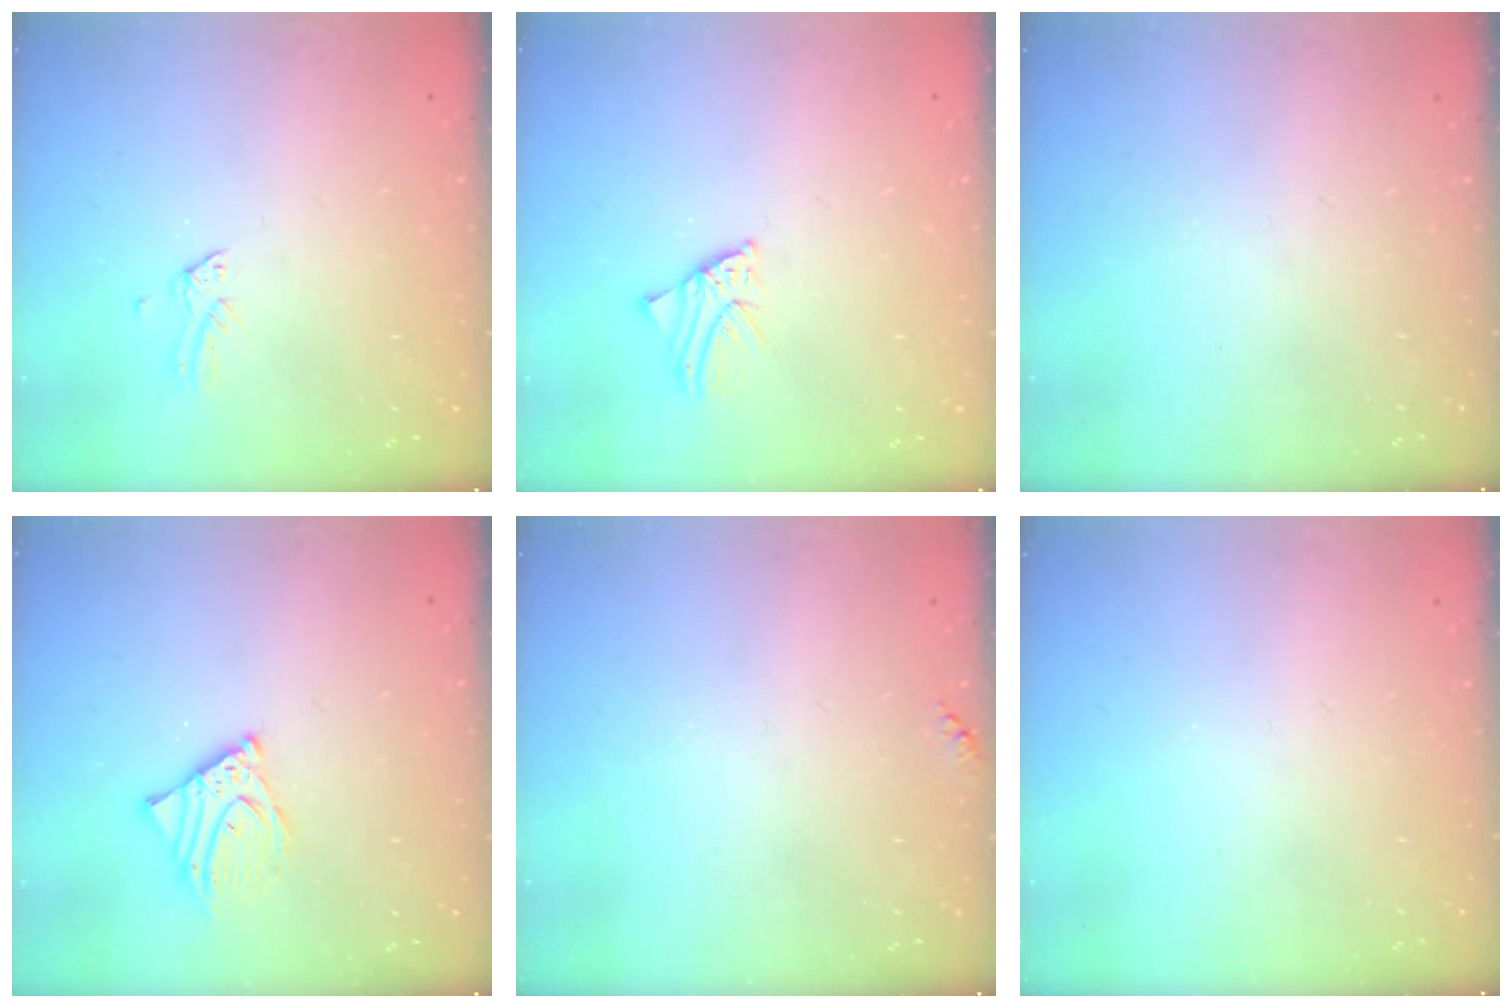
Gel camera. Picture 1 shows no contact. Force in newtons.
{"total": 1.7, "press": 1.7, "slide": 0.2}
{"total": 0.0}
{"total": 7.0, "press": 6.9, "slide": 0.9}
{"total": 4.9, "press": 4.8, "slide": 0.5}
{"total": 0.0}